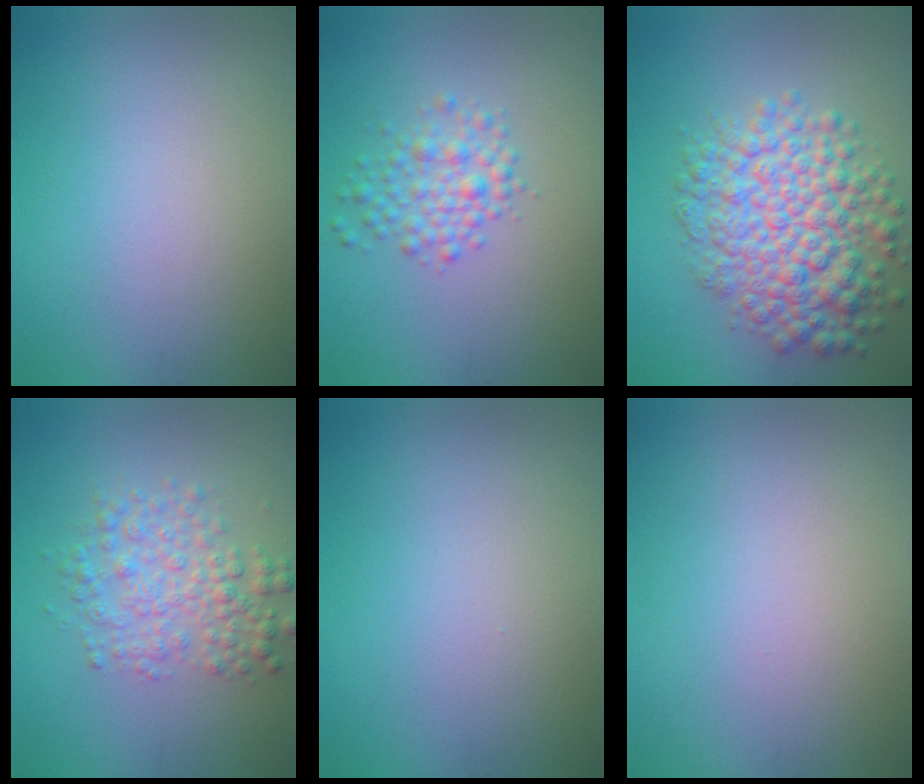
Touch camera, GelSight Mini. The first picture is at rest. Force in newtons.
{"total": 2.7, "press": 2.7, "slide": 0.1}
{"total": 8.0, "press": 8.0, "slide": 0.2}
{"total": 3.9, "press": 3.9, "slide": 0.0}
{"total": 0.0}
{"total": 0.0}